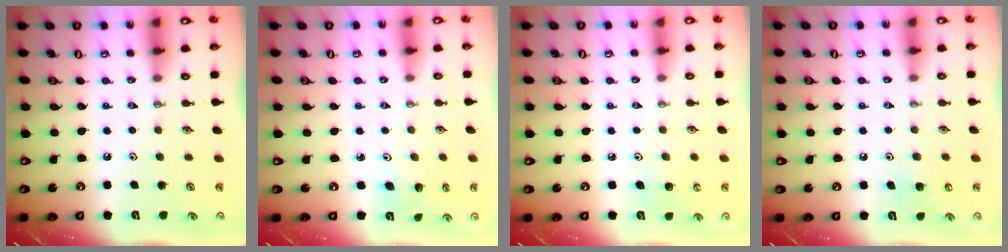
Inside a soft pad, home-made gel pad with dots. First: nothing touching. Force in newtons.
{"total": 3.5, "press": 2.9, "slide": 2.0}
{"total": 5.5, "press": 5.4, "slide": 1.1}
{"total": 6.3, "press": 6.3, "slide": 0.0}